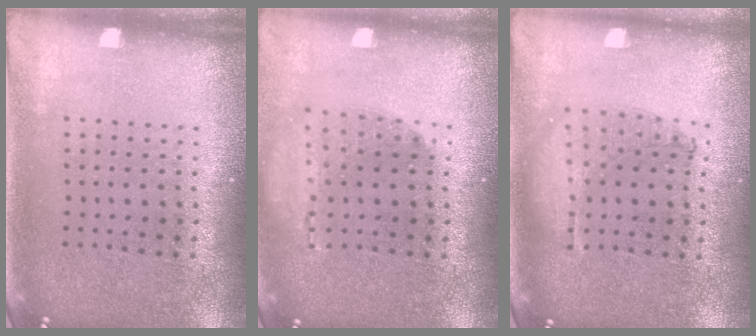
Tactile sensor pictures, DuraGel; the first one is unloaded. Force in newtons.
{"total": 1.1, "press": 1.1, "slide": 0.2}
{"total": 1.0, "press": 1.0, "slide": 0.2}